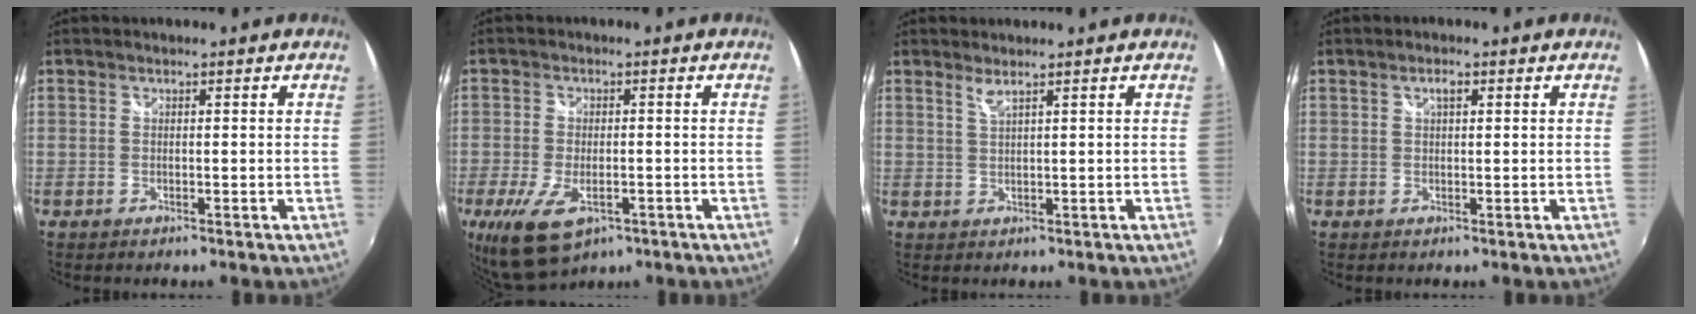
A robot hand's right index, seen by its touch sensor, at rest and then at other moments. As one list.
[{"total": 10.5, "force": [-4.9, 5.3, 7.6], "torque": [-0.172, -0.037, -0.083]}, {"total": 1.5, "force": [1.2, -0.2, 1.0], "torque": [-0.019, -0.003, 0.021]}, {"total": 1.6, "force": [0.6, 0.6, 1.3], "torque": [-0.022, 0.004, 0.009]}]